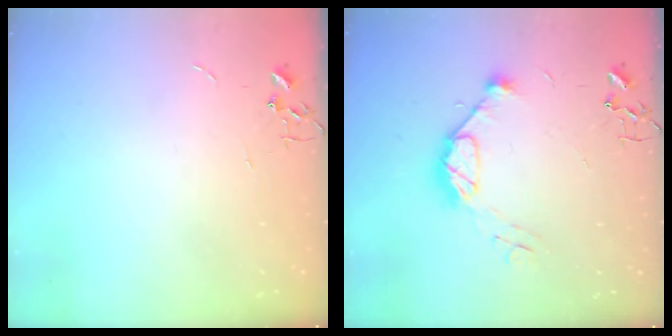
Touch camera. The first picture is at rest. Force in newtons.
{"total": 10.2, "press": 10.2, "slide": 1.1}